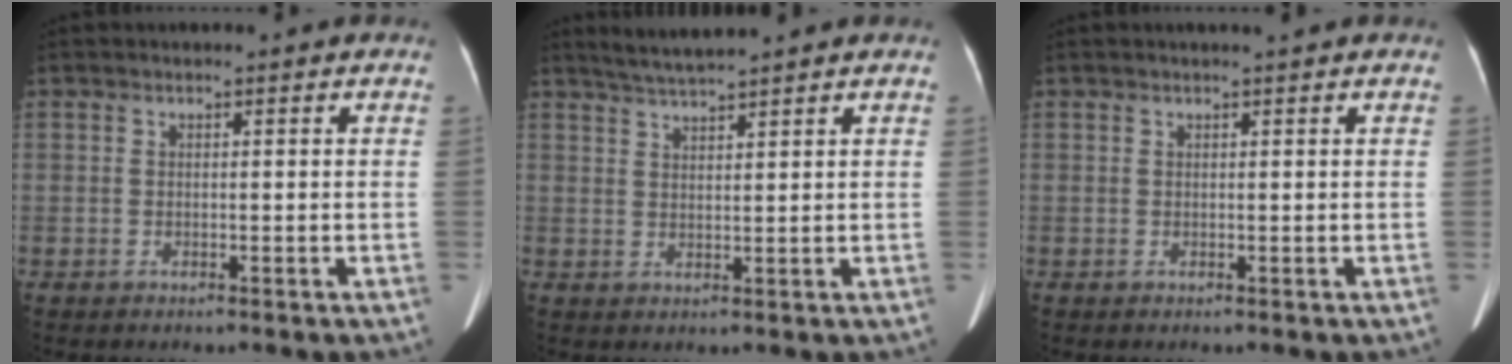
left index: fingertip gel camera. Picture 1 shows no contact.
{"total": 4.0, "force": [3.7, -0.8, 1.4], "torque": [-0.031, 0.012, 0.073]}
{"total": 0.8, "force": [0.7, -0.1, 0.5], "torque": [-0.009, 0.001, 0.015]}